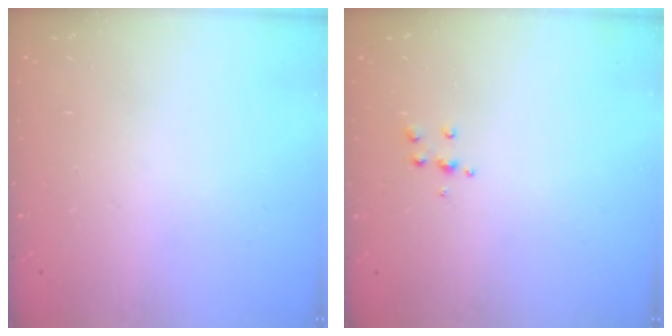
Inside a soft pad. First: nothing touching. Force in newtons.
{"total": 4.3, "press": 4.3, "slide": 0.4}